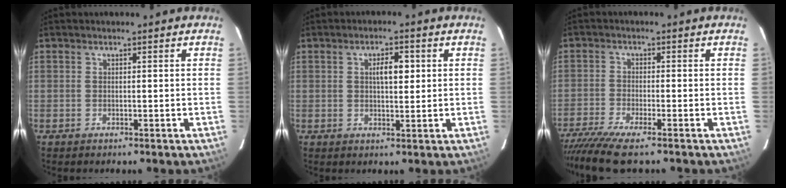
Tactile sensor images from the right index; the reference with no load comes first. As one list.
[{"total": 3.8, "force": [1.0, 1.3, 3.5], "torque": [-0.058, 0.007, 0.015]}, {"total": 8.2, "force": [-6.7, 0.4, 4.7], "torque": [-0.075, -0.017, -0.110]}]